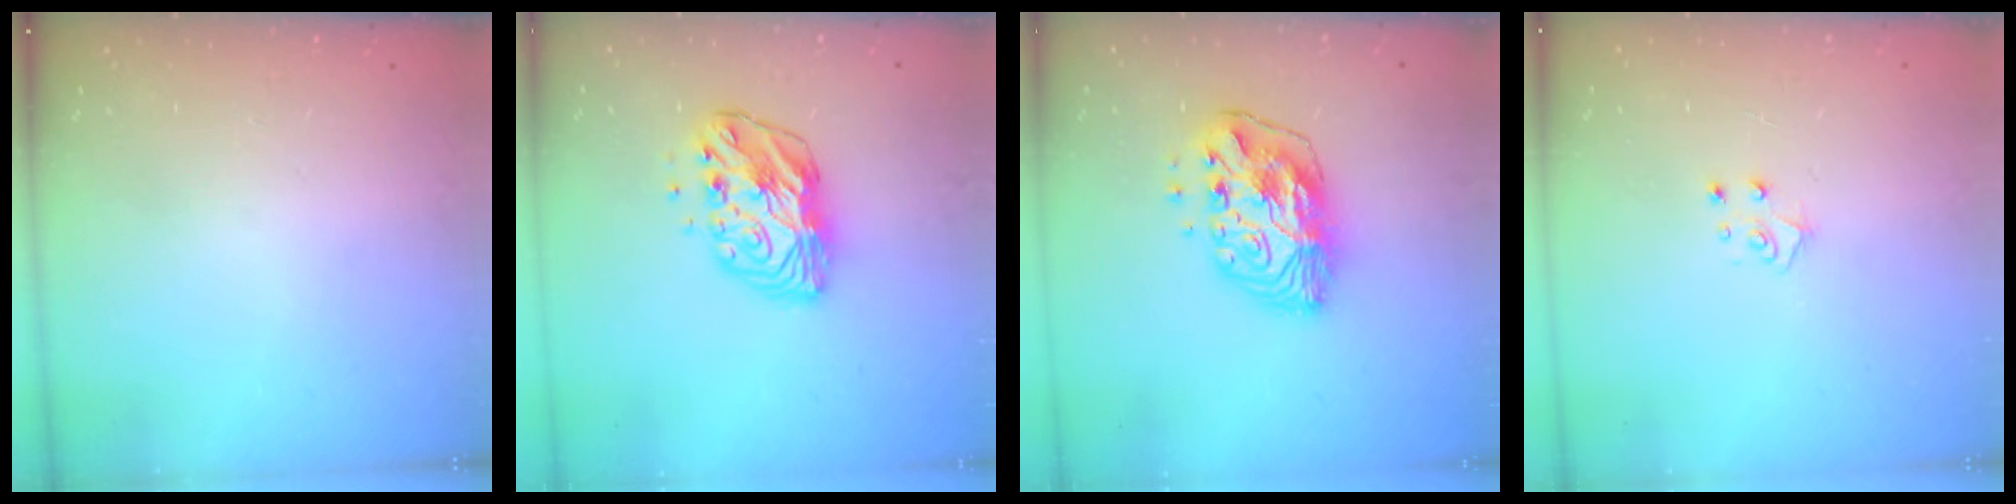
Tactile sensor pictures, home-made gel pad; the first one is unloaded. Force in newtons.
{"total": 12.7, "press": 12.7, "slide": 1.0}
{"total": 13.7, "press": 13.7, "slide": 1.0}
{"total": 5.1, "press": 5.1, "slide": 0.5}